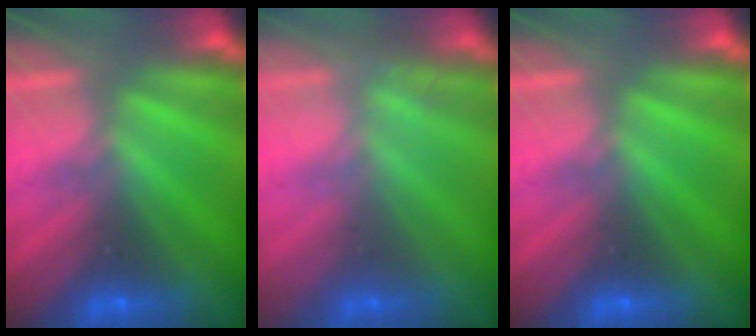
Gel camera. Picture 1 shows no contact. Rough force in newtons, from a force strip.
{"total": 2.6}
{"total": 0.0}